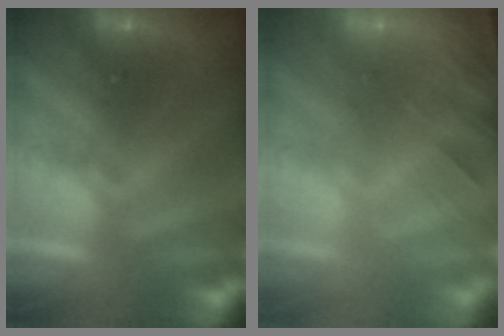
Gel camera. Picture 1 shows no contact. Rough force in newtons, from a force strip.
{"total": 10.8}